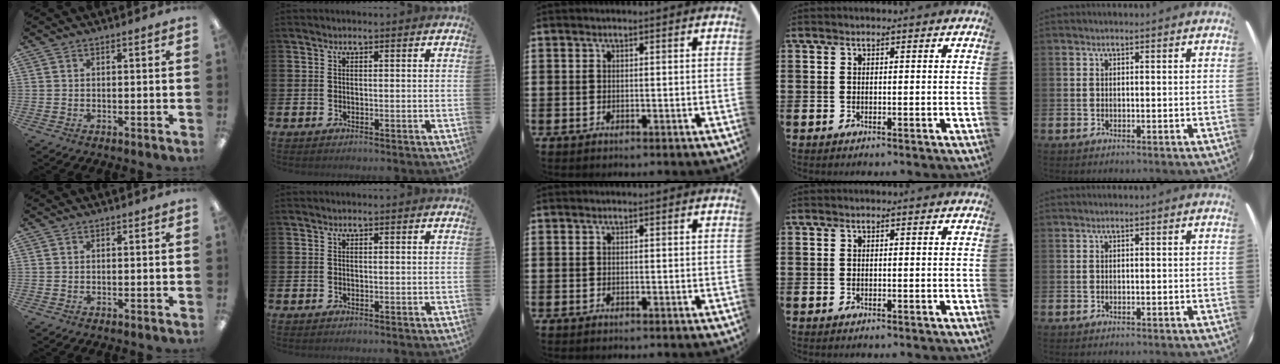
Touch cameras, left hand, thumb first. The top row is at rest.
{}